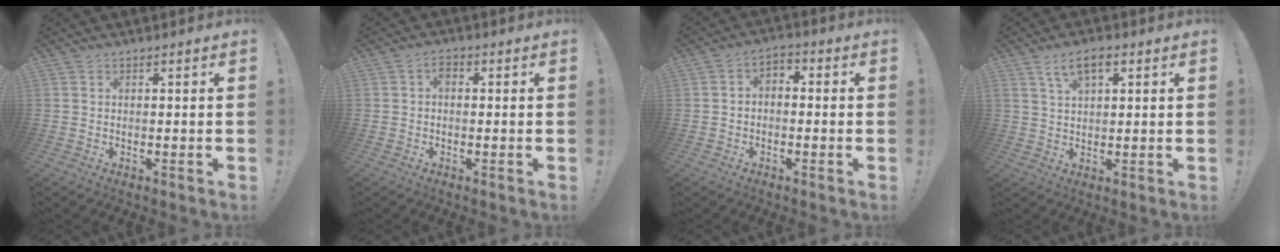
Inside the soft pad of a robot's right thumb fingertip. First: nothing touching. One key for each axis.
{"total": 2.1, "fx": -0.3, "fy": 1.4, "fz": 1.5, "tx": -0.028, "ty": 0.009, "tz": -0.007}
{"total": 2.5, "fx": -1.5, "fy": 1.4, "fz": 1.3, "tx": -0.019, "ty": 0.009, "tz": -0.028}
{"total": 6.4, "fx": 3.1, "fy": 2.8, "fz": 4.8, "tx": -0.089, "ty": 0.004, "tz": 0.056}